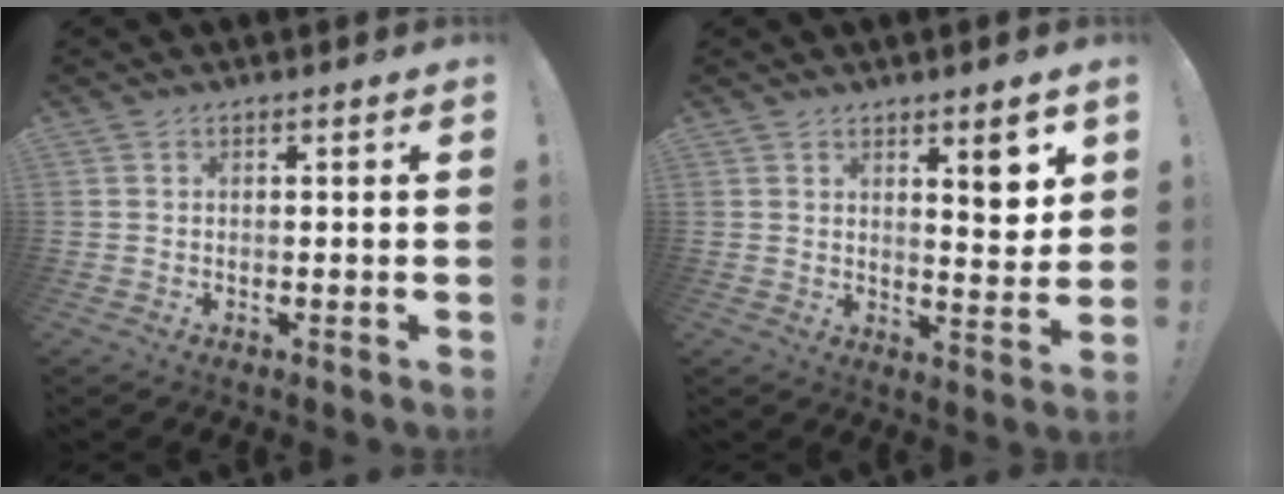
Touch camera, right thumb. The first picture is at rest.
{"total": 7.9, "force": [4.4, 2.0, 6.3], "torque": [-0.073, -0.029, 0.065]}